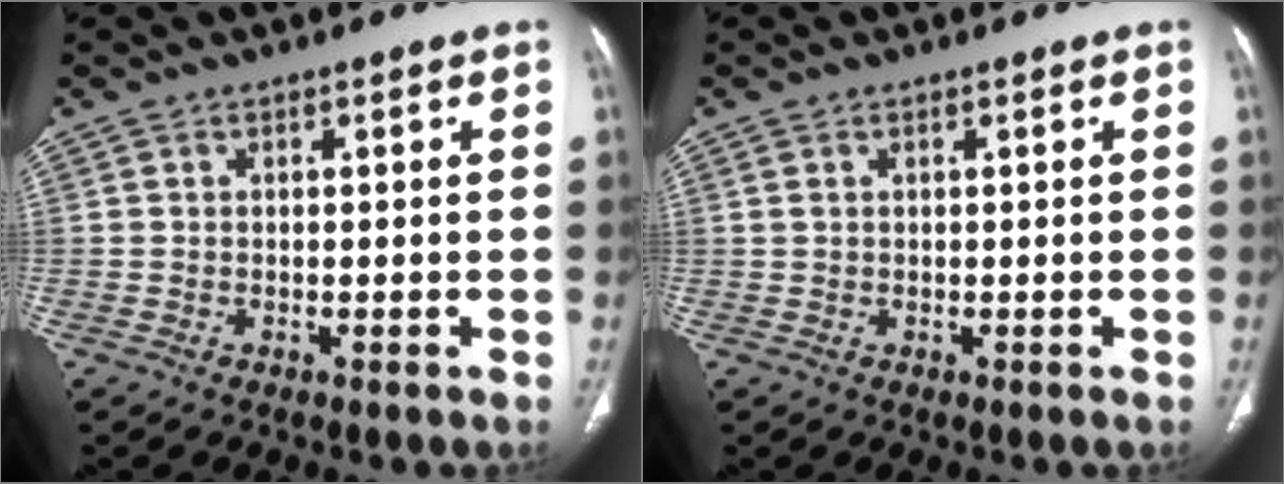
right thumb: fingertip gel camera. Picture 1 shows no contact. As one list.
[{"total": 1.0, "force": [0.4, 0.5, 0.7], "torque": [-0.020, 0.012, 0.014]}]